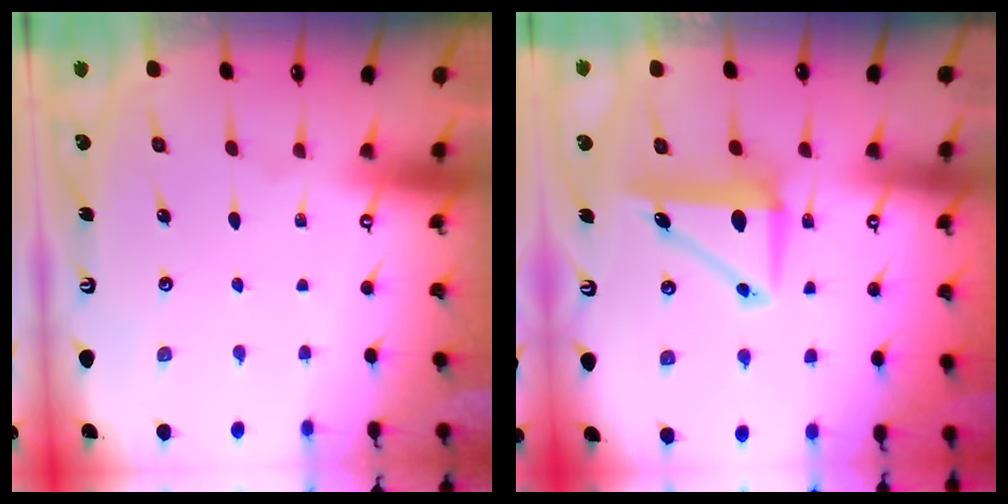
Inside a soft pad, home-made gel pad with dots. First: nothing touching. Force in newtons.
{"total": 8.4, "press": 7.8, "slide": 3.1}